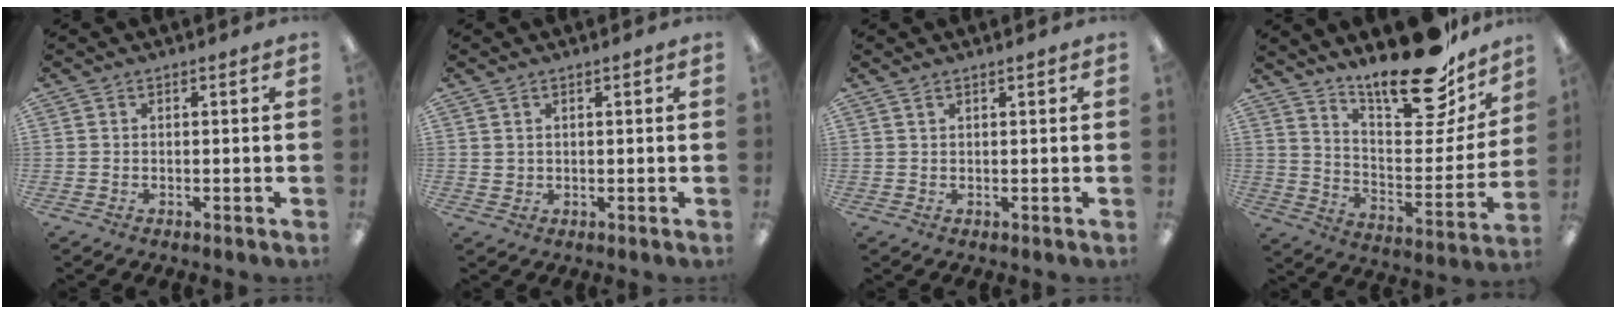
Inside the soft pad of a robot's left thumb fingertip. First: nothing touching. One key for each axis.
{"total": 1.6, "fx": 0.7, "fy": 1.4, "fz": 0.4, "tx": -0.010, "ty": 0.005, "tz": 0.012}
{"total": 0.9, "fx": 0.6, "fy": 0.4, "fz": 0.5, "tx": -0.011, "ty": 0.003, "tz": 0.011}
{"total": 22.4, "fx": 18.4, "fy": 6.6, "fz": 11.0, "tx": -0.156, "ty": -0.135, "tz": 0.307}